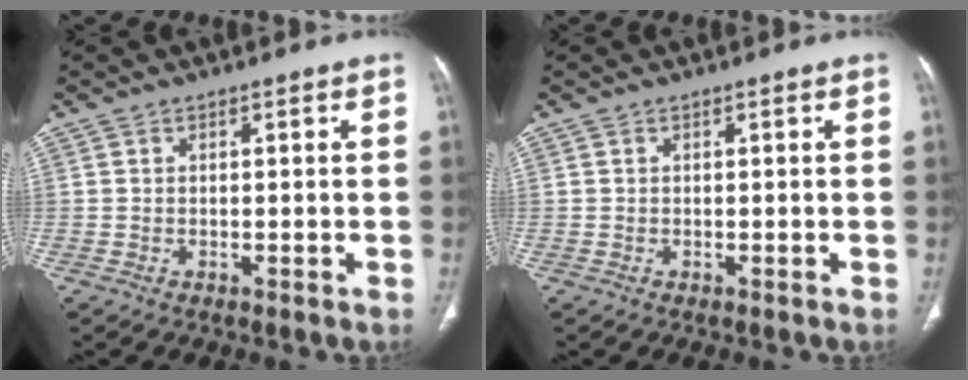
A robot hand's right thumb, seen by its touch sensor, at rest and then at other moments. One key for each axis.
{"total": 0.0}